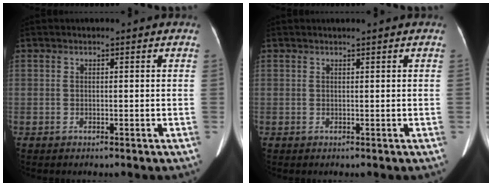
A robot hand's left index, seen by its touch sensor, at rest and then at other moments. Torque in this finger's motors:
{"motor_torque": [0.33, -0.39, 0.00, -0.01]}